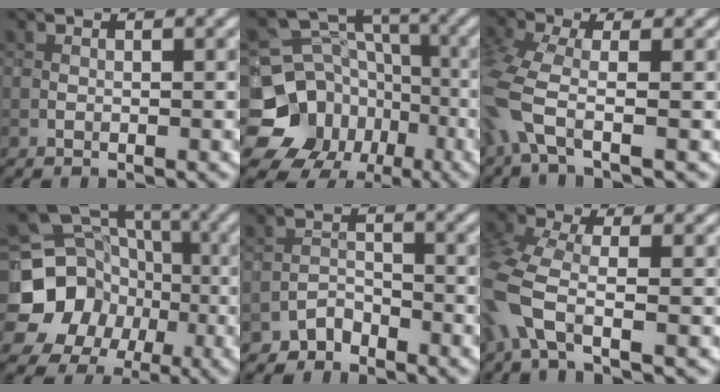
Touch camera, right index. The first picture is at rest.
{"total": 14.5, "force": [-6.4, 12.2, 4.3], "torque": [-0.099, -0.016, -0.116]}
{"total": 5.3, "force": [-2.2, 2.2, 4.3], "torque": [-0.115, -0.006, -0.057]}
{"total": 13.1, "force": [-3.1, 11.9, 4.4], "torque": [-0.102, -0.019, -0.071]}
{"total": 1.9, "force": [-1.6, 0.9, 0.0], "torque": [0.007, 0.013, -0.032]}
{"total": 6.1, "force": [-2.3, 3.0, 4.9], "torque": [-0.127, -0.001, -0.063]}